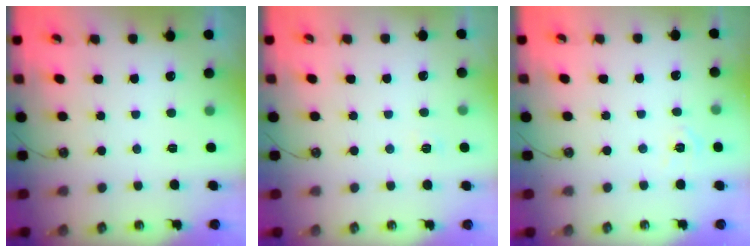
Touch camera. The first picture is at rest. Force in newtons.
{"total": 2.6, "press": 2.6, "slide": 0.2}
{"total": 5.1, "press": 5.0, "slide": 0.5}